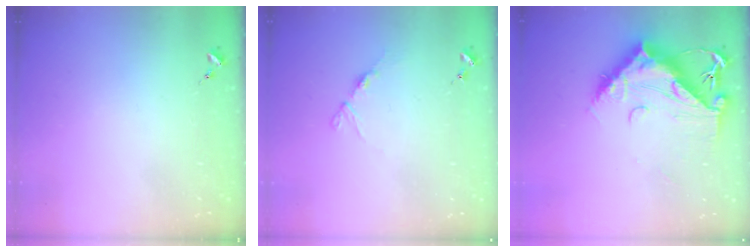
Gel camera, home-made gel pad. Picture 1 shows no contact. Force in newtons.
{"total": 5.5, "press": 5.4, "slide": 0.6}
{"total": 15.4, "press": 15.3, "slide": 1.6}